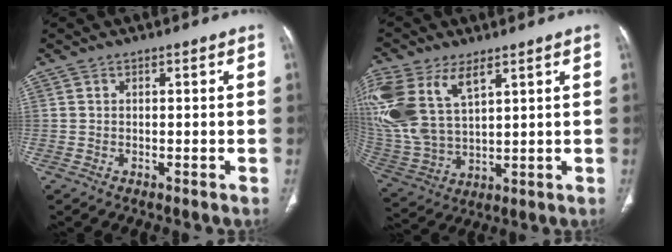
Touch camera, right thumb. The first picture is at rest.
{"total": 19.6, "force": [8.9, 10.7, 13.9], "torque": [-0.329, -0.011, 0.185]}